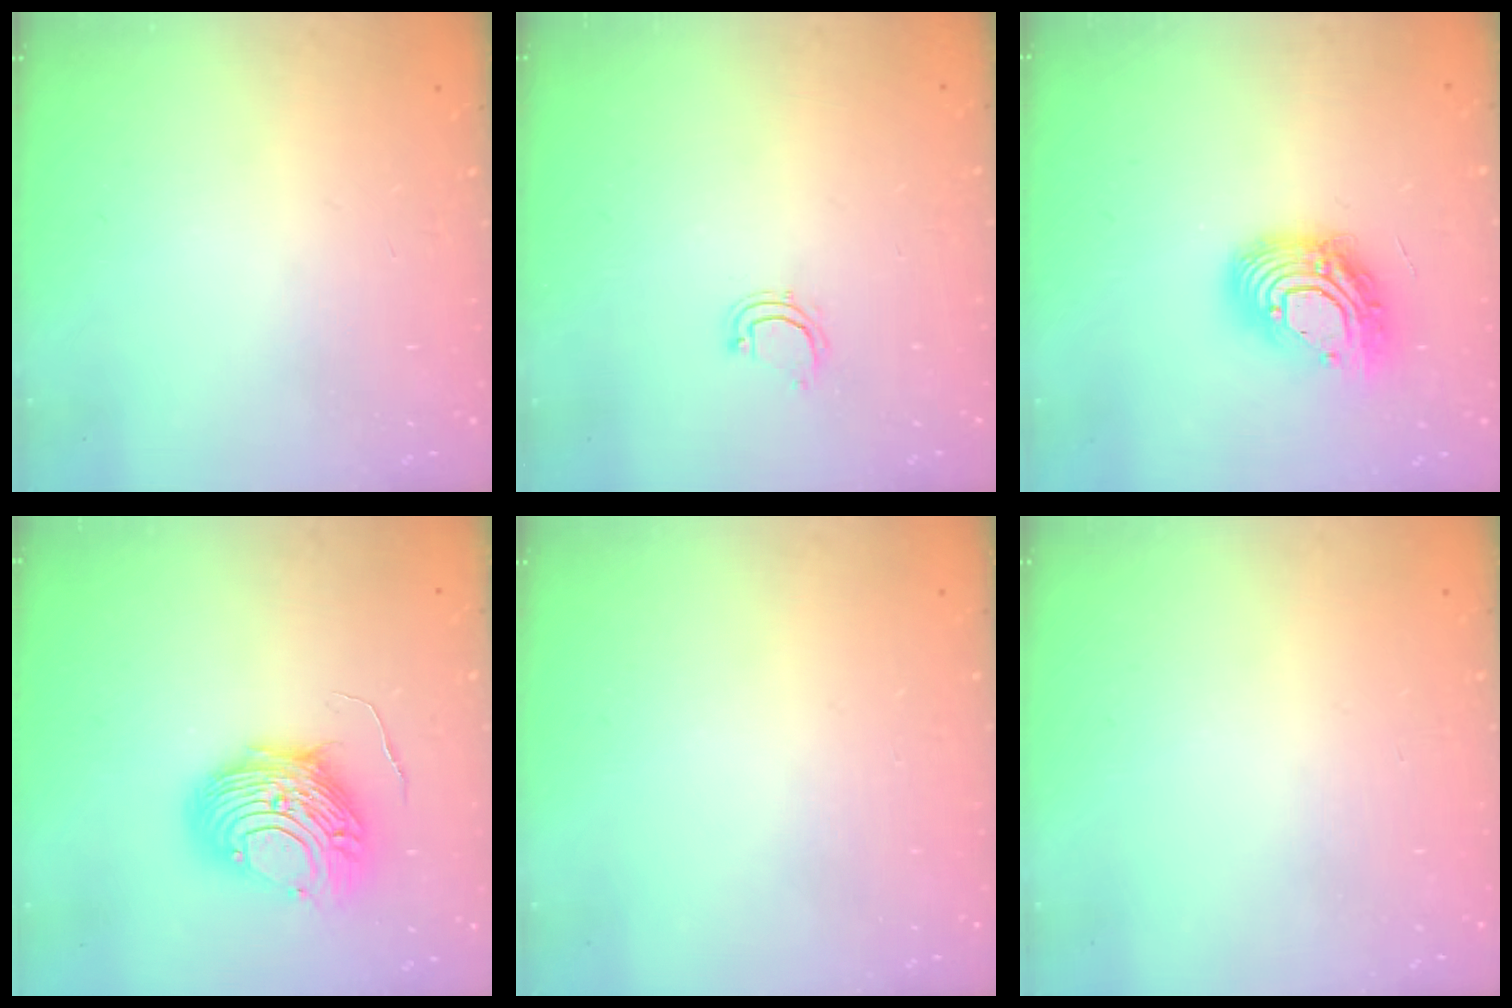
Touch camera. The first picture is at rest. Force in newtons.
{"total": 4.7, "press": 4.6, "slide": 0.9}
{"total": 14.4, "press": 14.3, "slide": 1.3}
{"total": 10.8, "press": 10.8, "slide": 0.9}
{"total": 0.0}
{"total": 0.0}